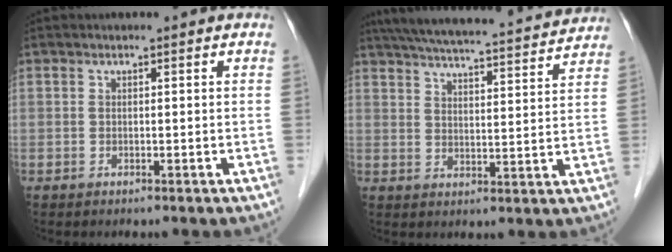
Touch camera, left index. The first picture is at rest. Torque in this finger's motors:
{"motor_torque": [-0.52, -1.62, 0.13, 0.06]}